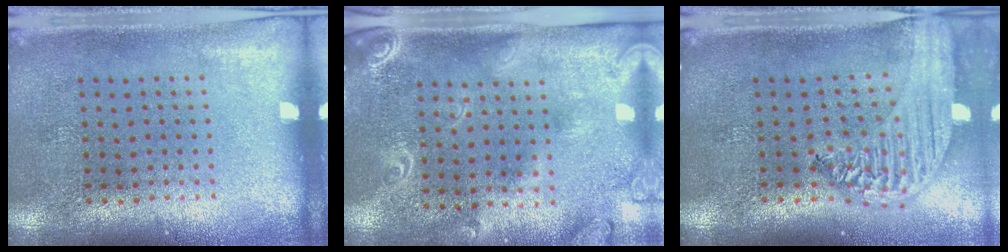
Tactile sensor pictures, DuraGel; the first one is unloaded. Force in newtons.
{"total": 2.4, "press": 1.9, "slide": 1.4}
{"total": 2.4, "press": 2.1, "slide": 1.2}